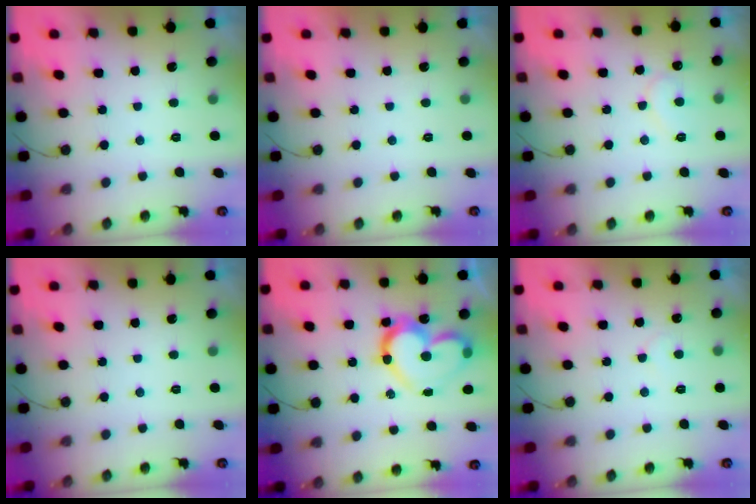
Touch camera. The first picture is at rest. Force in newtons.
{"total": 1.8, "press": 1.8, "slide": 0.0}
{"total": 6.7, "press": 6.7, "slide": 0.5}
{"total": 0.0}
{"total": 18.4, "press": 18.3, "slide": 1.7}
{"total": 4.8, "press": 4.8, "slide": 0.5}